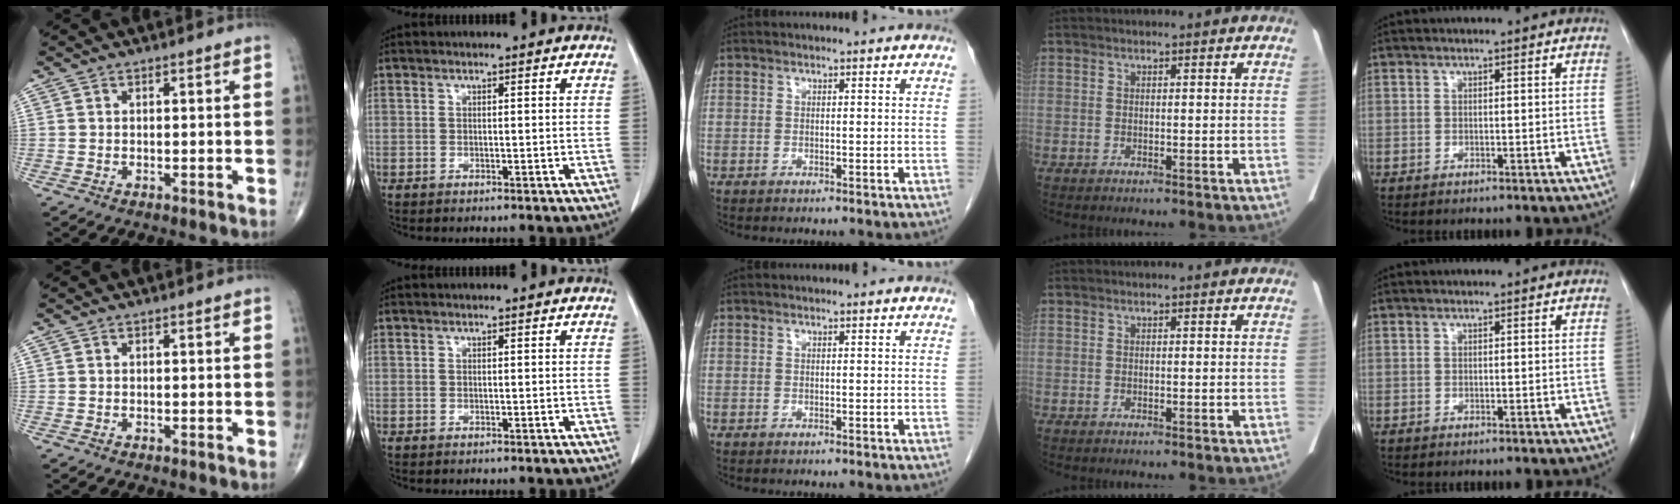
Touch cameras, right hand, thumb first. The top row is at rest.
{}